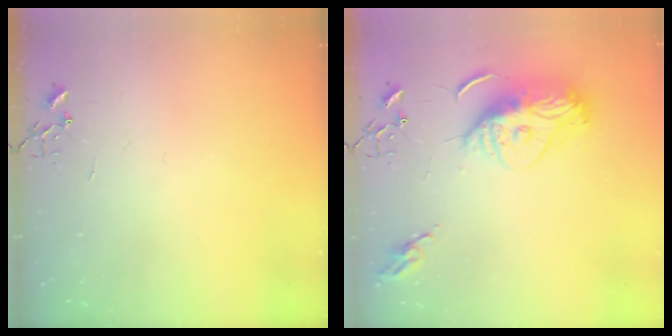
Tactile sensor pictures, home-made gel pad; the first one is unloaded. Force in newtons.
{"total": 13.3, "press": 13.2, "slide": 1.2}